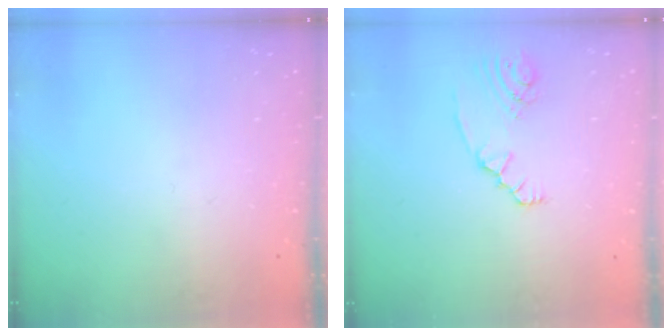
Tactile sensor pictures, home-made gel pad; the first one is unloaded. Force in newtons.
{"total": 3.2, "press": 3.0, "slide": 1.2}